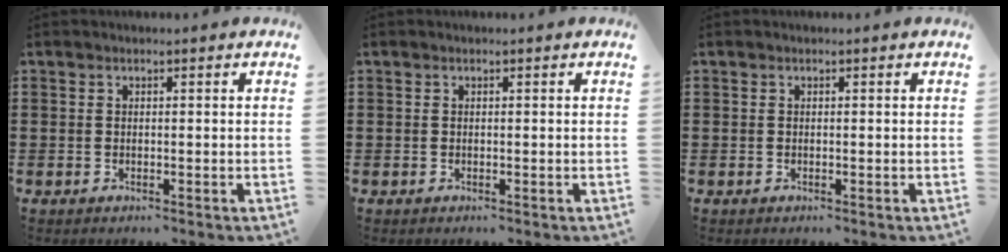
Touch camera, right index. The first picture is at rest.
{"total": 0.0}
{"total": 0.0}